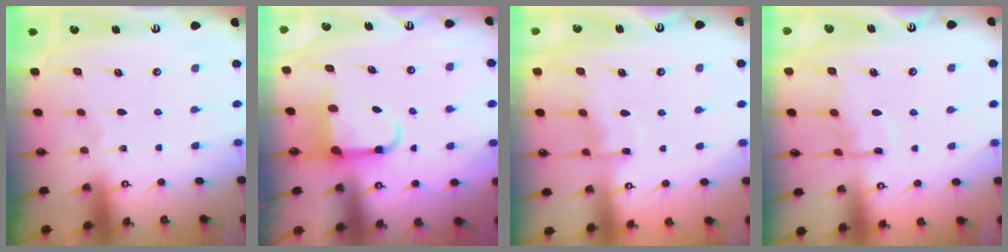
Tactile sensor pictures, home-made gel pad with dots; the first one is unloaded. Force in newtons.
{"total": 6.5, "press": 6.4, "slide": 1.2}
{"total": 8.0, "press": 7.9, "slide": 0.8}
{"total": 8.6, "press": 8.6, "slide": 0.6}